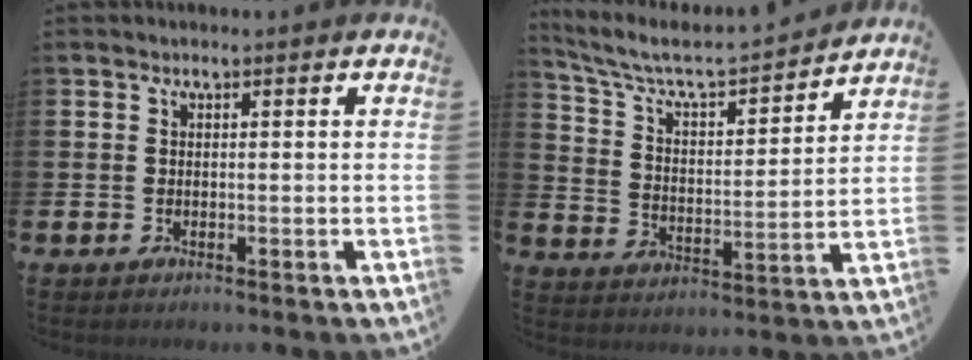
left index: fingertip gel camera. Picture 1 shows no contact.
{"total": 7.3, "force": [6.5, 1.8, 2.8], "torque": [-0.091, -0.045, 0.108]}